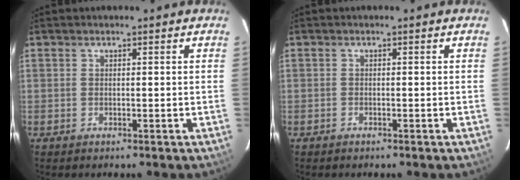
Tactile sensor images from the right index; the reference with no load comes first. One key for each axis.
{"total": 0.7, "fx": -0.6, "fy": 0.4, "fz": 0.0, "tx": -0.002, "ty": 0.003, "tz": -0.011}